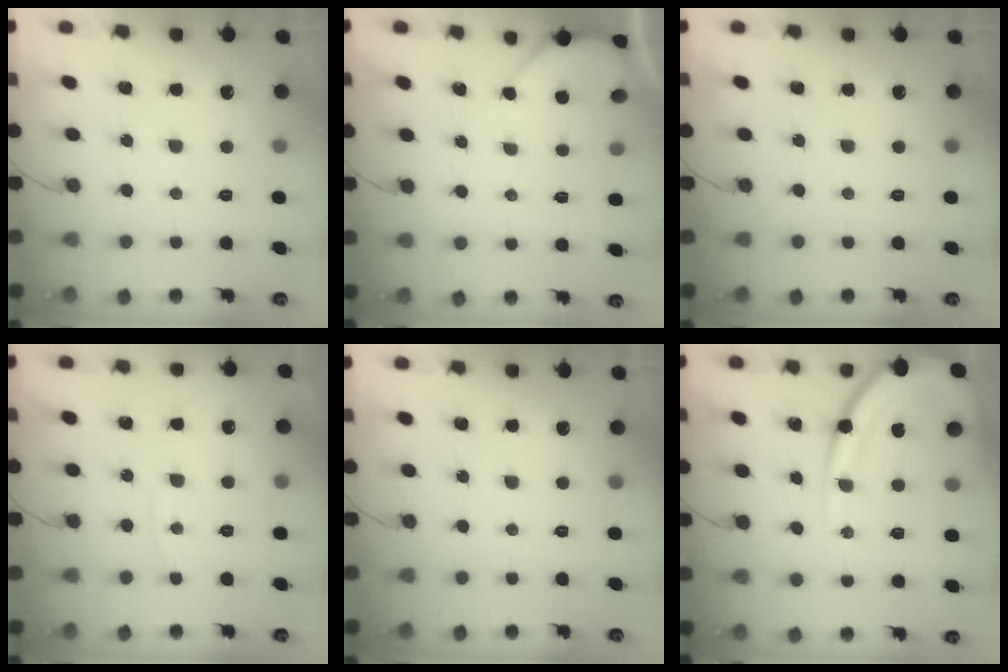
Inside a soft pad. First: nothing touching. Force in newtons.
{"total": 2.1, "press": 2.1, "slide": 0.3}
{"total": 0.0}
{"total": 3.8, "press": 3.8, "slide": 0.5}
{"total": 0.0}
{"total": 15.3, "press": 15.2, "slide": 1.5}